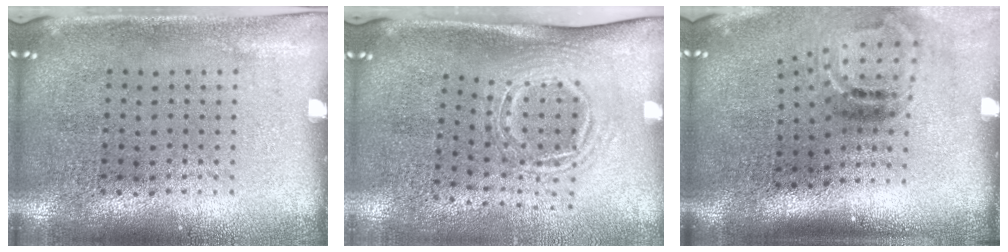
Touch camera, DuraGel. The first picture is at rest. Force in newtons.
{"total": 1.7, "press": 1.2, "slide": 1.2}
{"total": 2.0, "press": 1.2, "slide": 1.6}